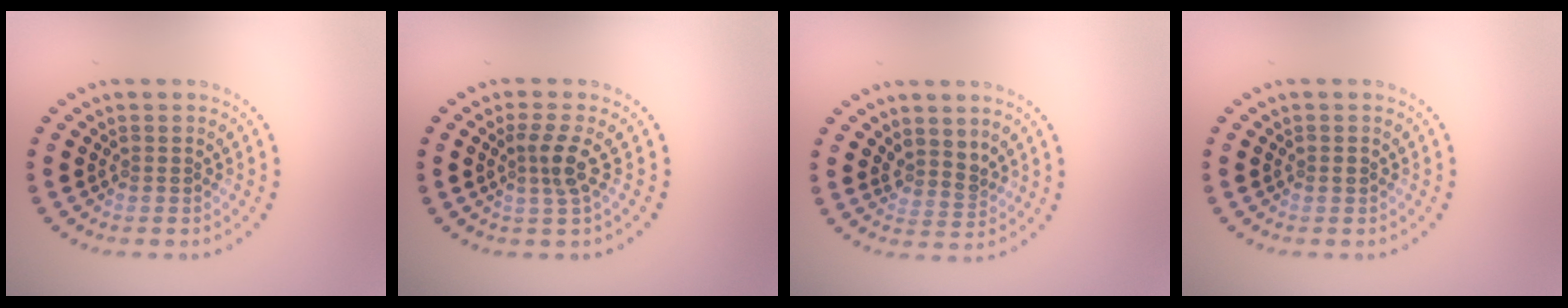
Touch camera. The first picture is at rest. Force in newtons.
{"total": 2.3, "press": 1.7, "slide": 1.5}
{"total": 2.0, "press": 1.5, "slide": 1.3}
{"total": 0.7, "press": 0.7, "slide": 0.2}